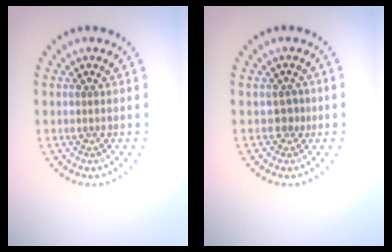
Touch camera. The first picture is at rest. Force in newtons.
{"total": 1.2, "press": 0.9, "slide": 0.8}